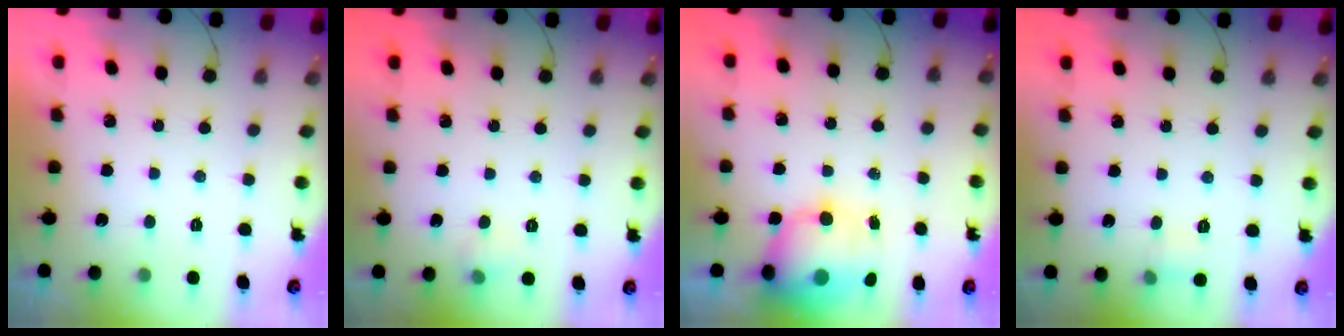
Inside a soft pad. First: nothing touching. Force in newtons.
{"total": 4.0, "press": 3.7, "slide": 1.5}
{"total": 12.4, "press": 12.0, "slide": 2.8}
{"total": 4.7, "press": 4.2, "slide": 2.2}